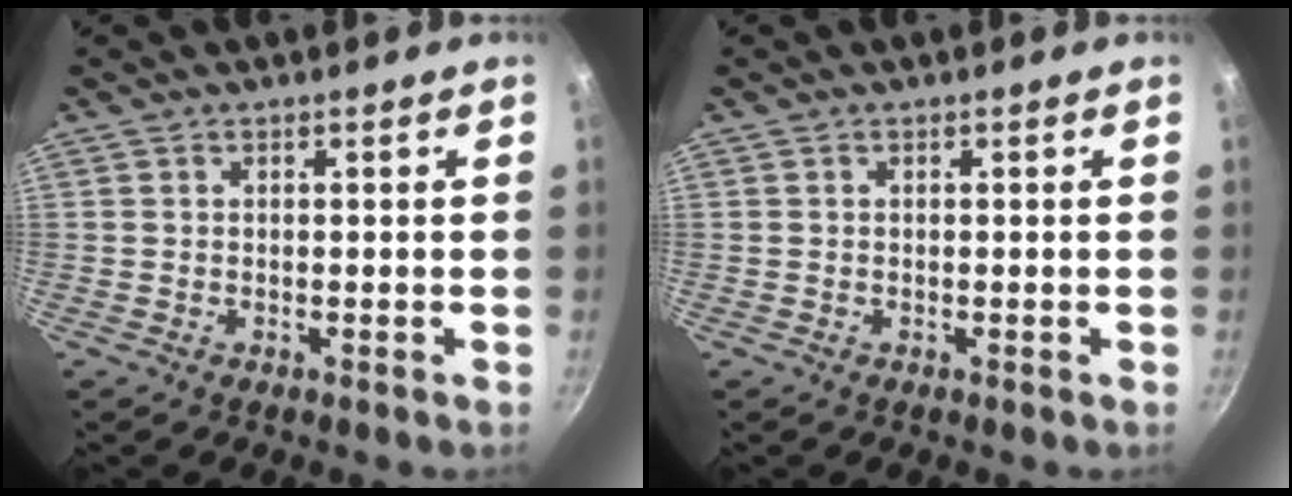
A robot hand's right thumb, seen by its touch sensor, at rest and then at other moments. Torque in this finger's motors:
{"motor_torque": [-0.04, -0.23, -0.19, 0.60, 0.03]}